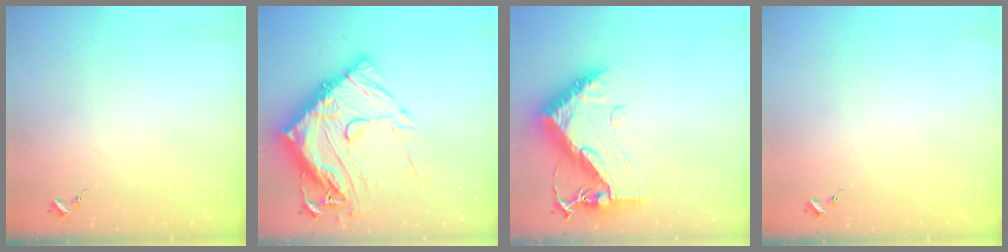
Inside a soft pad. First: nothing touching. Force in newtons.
{"total": 27.3, "press": 27.2, "slide": 2.8}
{"total": 14.1, "press": 14.0, "slide": 1.3}
{"total": 0.0}